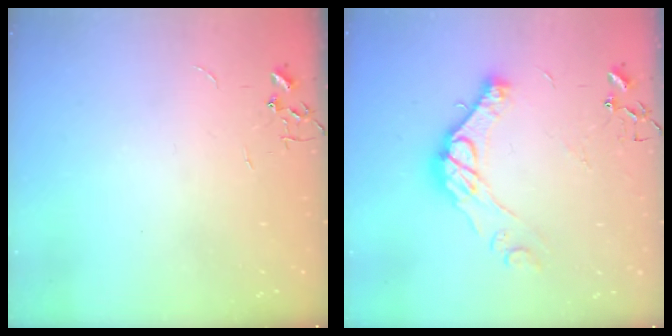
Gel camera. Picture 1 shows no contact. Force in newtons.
{"total": 14.4, "press": 14.3, "slide": 1.1}